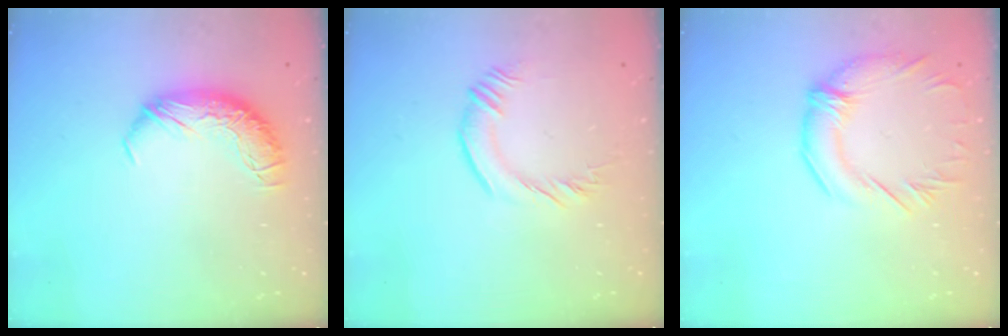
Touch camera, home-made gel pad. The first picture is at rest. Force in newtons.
{"total": 0.9, "press": 0.3, "slide": 0.8}
{"total": 1.1, "press": 0.6, "slide": 1.0}